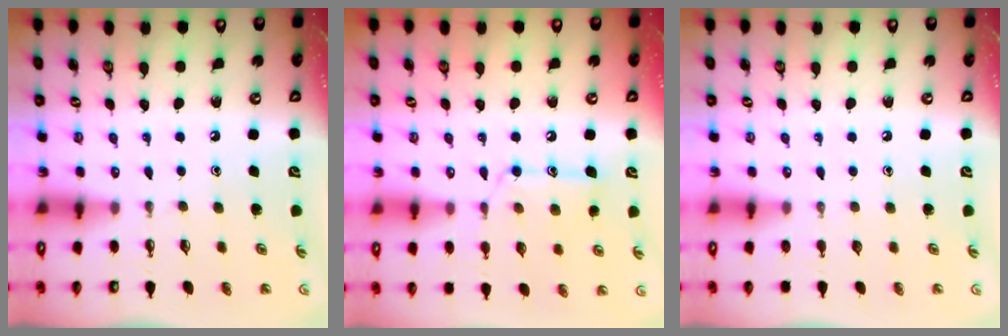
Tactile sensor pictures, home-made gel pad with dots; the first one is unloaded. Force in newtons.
{"total": 11.6, "press": 11.6, "slide": 0.5}
{"total": 0.0}